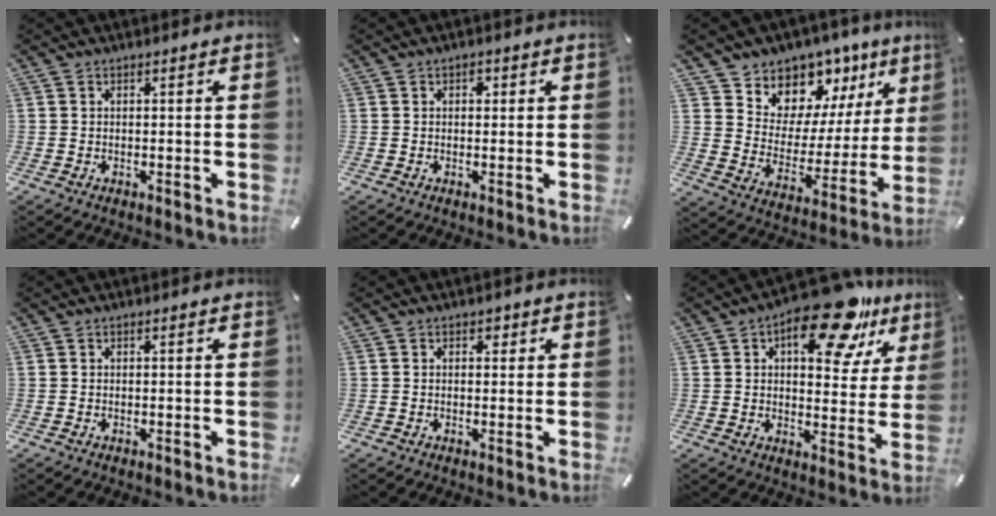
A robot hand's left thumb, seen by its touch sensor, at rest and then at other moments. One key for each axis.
{"total": 1.2, "fx": 0.4, "fy": 1.0, "fz": 0.5, "tx": -0.004, "ty": 0.004, "tz": 0.005}
{"total": 9.7, "fx": 7.4, "fy": 6.1, "fz": -1.4, "tx": 0.014, "ty": -0.103, "tz": 0.134}
{"total": 0.0}
{"total": 1.3, "fx": 0.5, "fy": 1.1, "fz": 0.4, "tx": 0.006, "ty": 0.001, "tz": 0.004}
{"total": 17.8, "fx": 10.5, "fy": 8.3, "fz": 11.7, "tx": -0.146, "ty": -0.059, "tz": 0.167}